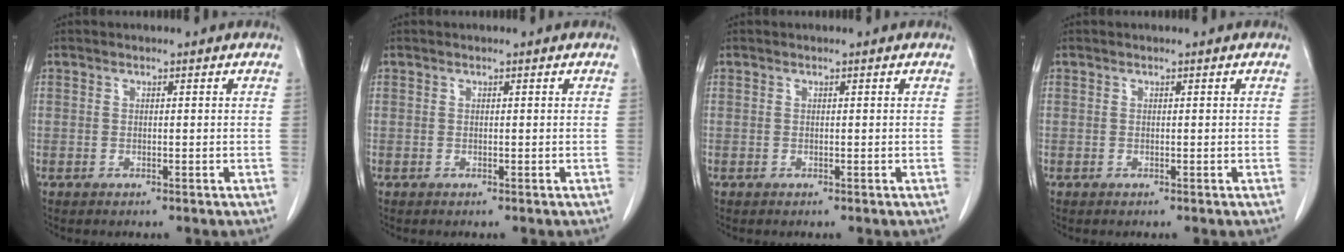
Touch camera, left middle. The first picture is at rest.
{"total": 0.0}
{"total": 0.0}
{"total": 0.0}